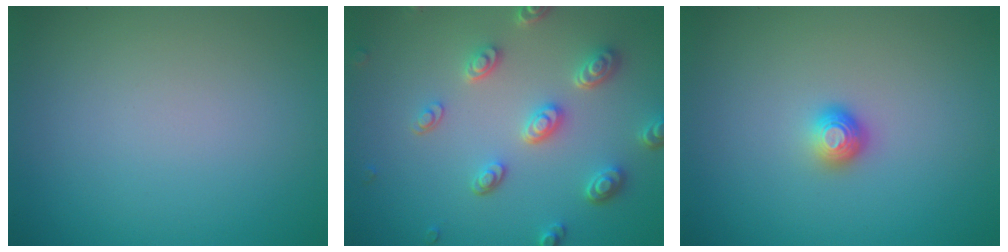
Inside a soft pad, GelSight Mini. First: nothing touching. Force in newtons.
{"total": 4.7, "press": 3.8, "slide": 2.8}
{"total": 1.5, "press": 1.1, "slide": 1.0}